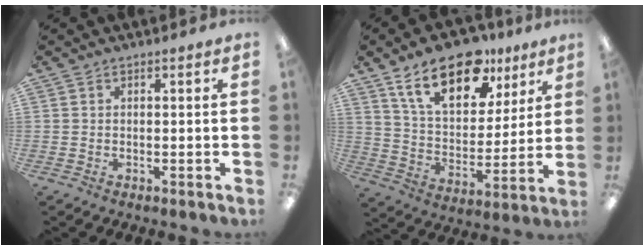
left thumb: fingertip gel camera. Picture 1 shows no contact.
{"total": 19.6, "force": [12.4, 10.0, 11.5], "torque": [-0.190, -0.051, 0.216]}